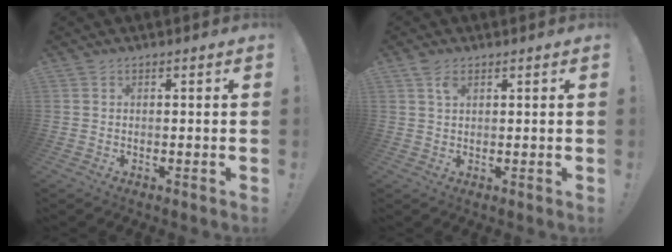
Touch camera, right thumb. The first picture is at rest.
{"total": 3.2, "force": [1.8, 1.6, 2.1], "torque": [-0.033, -0.005, 0.030]}